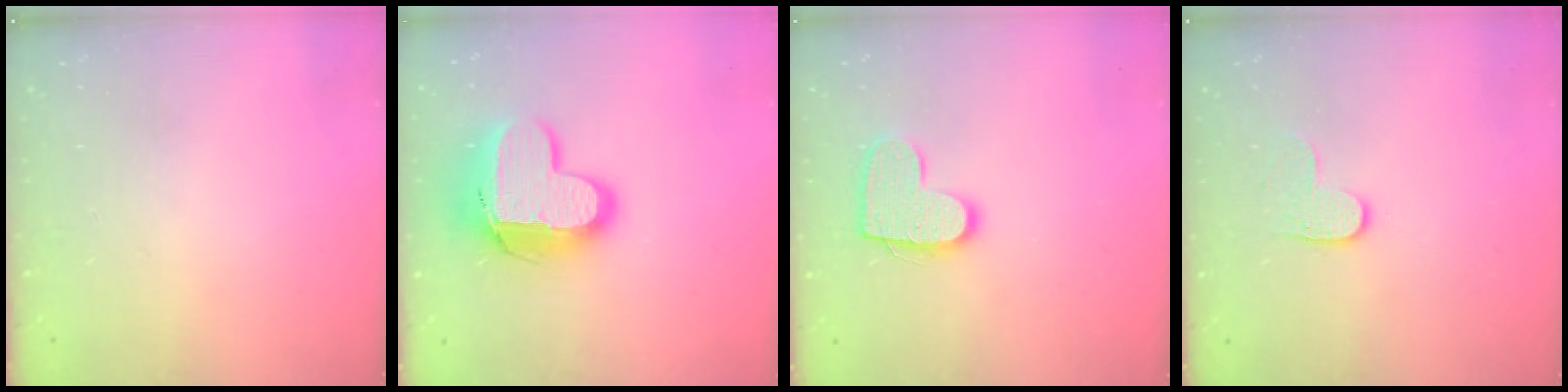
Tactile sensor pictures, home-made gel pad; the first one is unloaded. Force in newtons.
{"total": 15.3, "press": 15.2, "slide": 1.2}
{"total": 11.8, "press": 11.8, "slide": 0.6}
{"total": 4.0, "press": 4.0, "slide": 0.5}